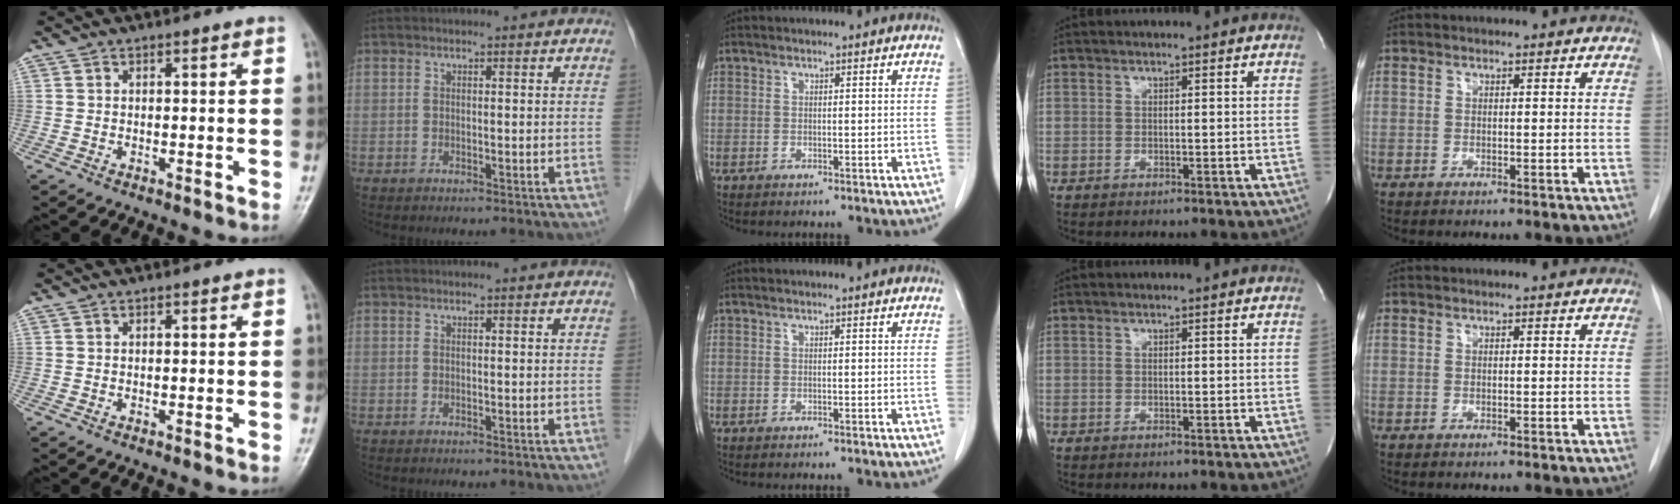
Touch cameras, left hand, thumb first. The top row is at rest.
{}